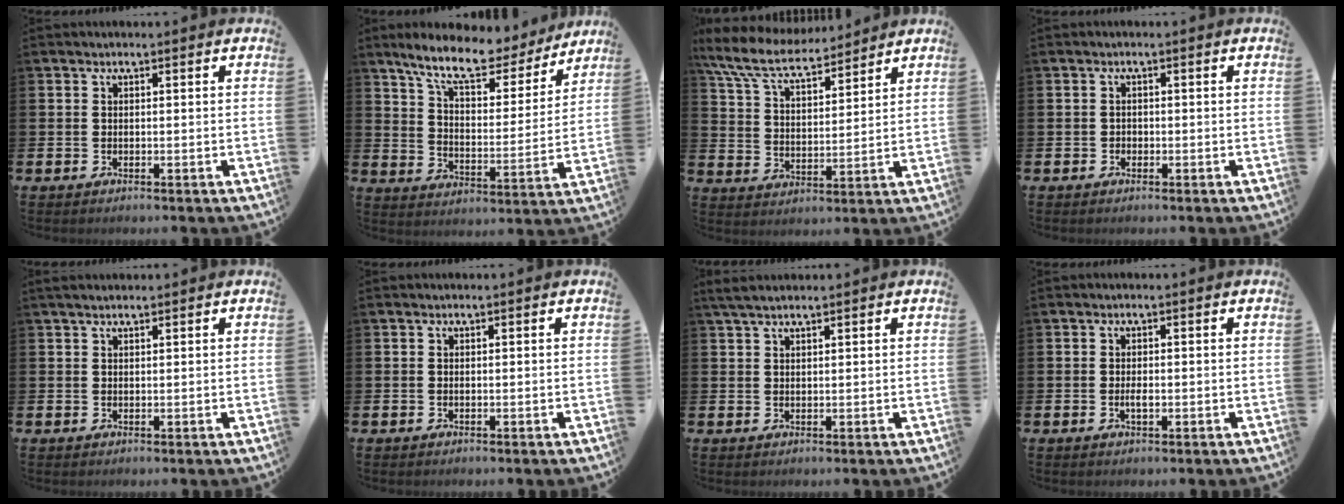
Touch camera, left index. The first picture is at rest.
{"total": 10.5, "force": [9.2, 3.0, 4.1], "torque": [-0.106, -0.055, 0.158]}
{"total": 8.3, "force": [7.5, 2.0, 3.0], "torque": [-0.089, -0.038, 0.134]}
{"total": 0.8, "force": [-0.3, 0.7, 0.1], "torque": [-0.004, 0.005, -0.008]}
{"total": 1.4, "force": [1.2, 0.4, 0.5], "torque": [-0.007, 0.003, 0.021]}
{"total": 0.0}
{"total": 2.6, "force": [2.1, 0.6, 1.3], "torque": [-0.025, -0.001, 0.039]}
{"total": 1.3, "force": [-0.2, 0.5, 1.2], "torque": [-0.027, 0.003, -0.004]}